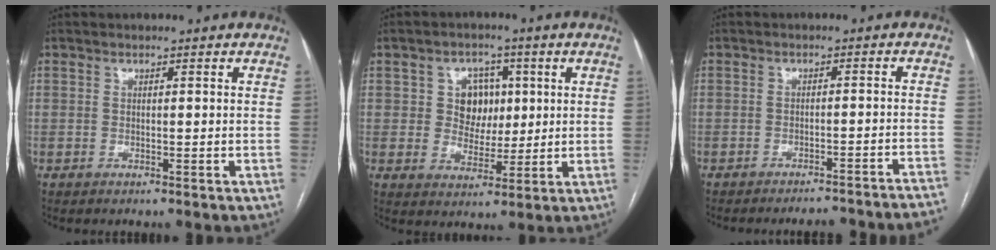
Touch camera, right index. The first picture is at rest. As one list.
[{"total": 6.1, "force": [1.5, 5.2, 2.9], "torque": [-0.041, 0.014, 0.033]}, {"total": 16.7, "force": [-16.1, -0.8, 4.2], "torque": [-0.018, -0.008, -0.186]}]